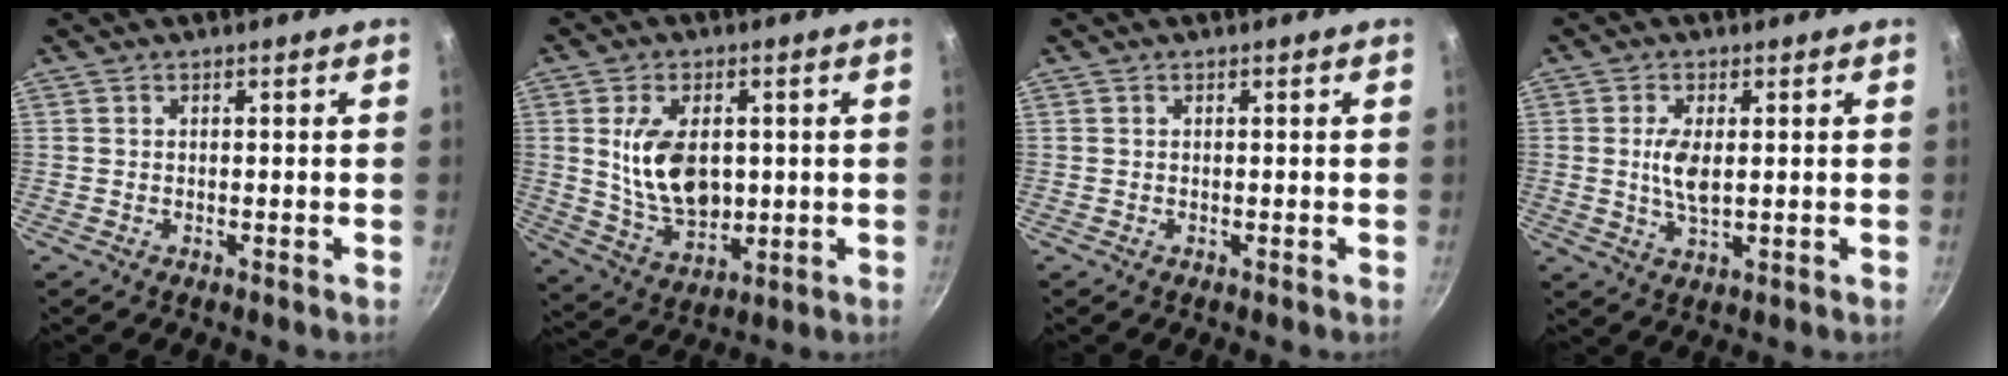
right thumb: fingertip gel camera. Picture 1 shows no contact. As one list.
[{"total": 12.7, "force": [1.4, 8.0, 9.7], "torque": [-0.155, -0.020, 0.037]}, {"total": 0.0}, {"total": 5.2, "force": [0.6, 2.3, 4.6], "torque": [-0.093, -0.005, 0.014]}]